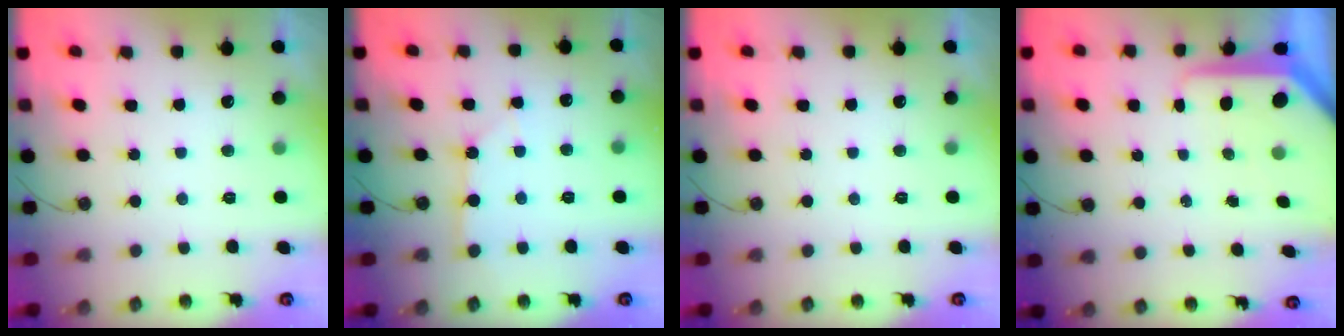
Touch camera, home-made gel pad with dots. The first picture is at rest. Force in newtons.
{"total": 2.7, "press": 2.7, "slide": 0.4}
{"total": 0.0}
{"total": 9.5, "press": 9.5, "slide": 0.8}